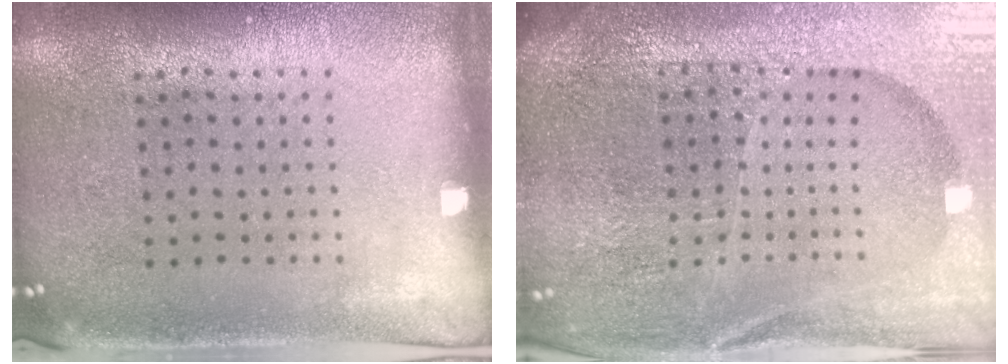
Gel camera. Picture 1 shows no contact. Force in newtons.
{"total": 5.9, "press": 5.2, "slide": 2.8}